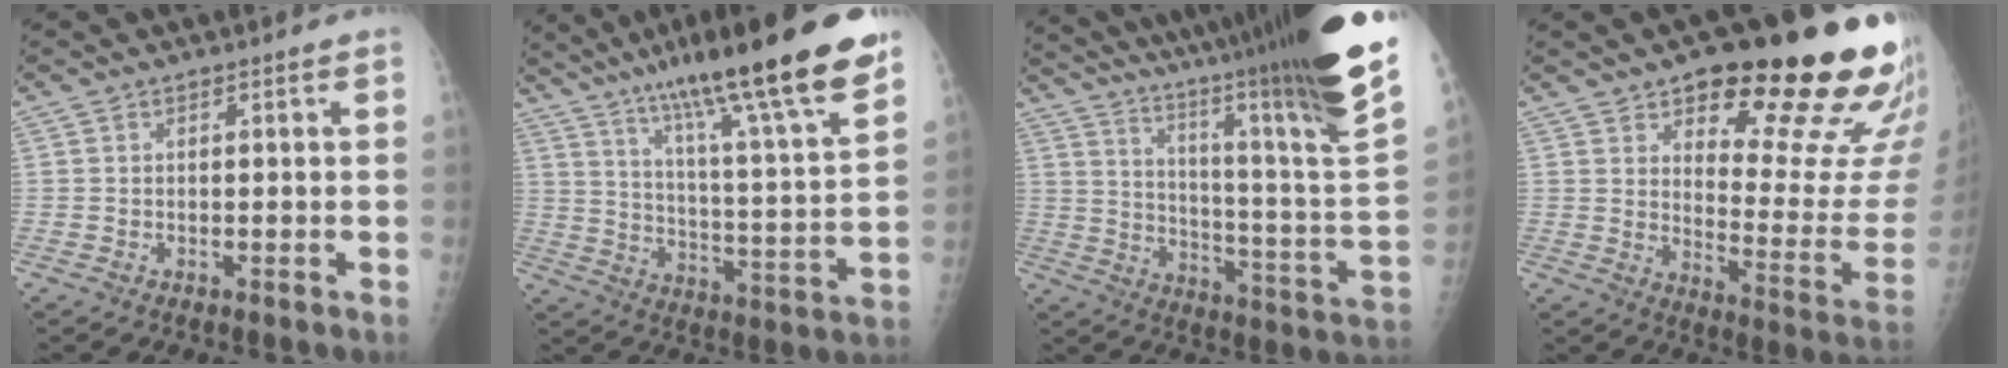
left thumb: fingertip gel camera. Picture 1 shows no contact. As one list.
[{"total": 25.1, "force": [17.1, 2.8, 18.2], "torque": [-0.275, -0.050, 0.271]}, {"total": 37.6, "force": [27.0, 4.1, 25.8], "torque": [-0.319, -0.132, 0.379]}, {"total": 25.0, "force": [16.0, 7.7, 17.5], "torque": [-0.181, -0.096, 0.219]}]